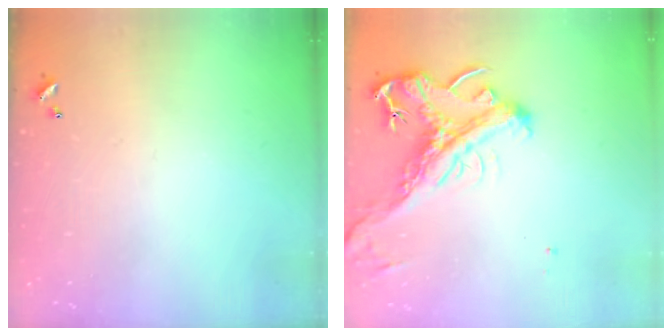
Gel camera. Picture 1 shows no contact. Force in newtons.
{"total": 2.6, "press": 2.2, "slide": 1.4}